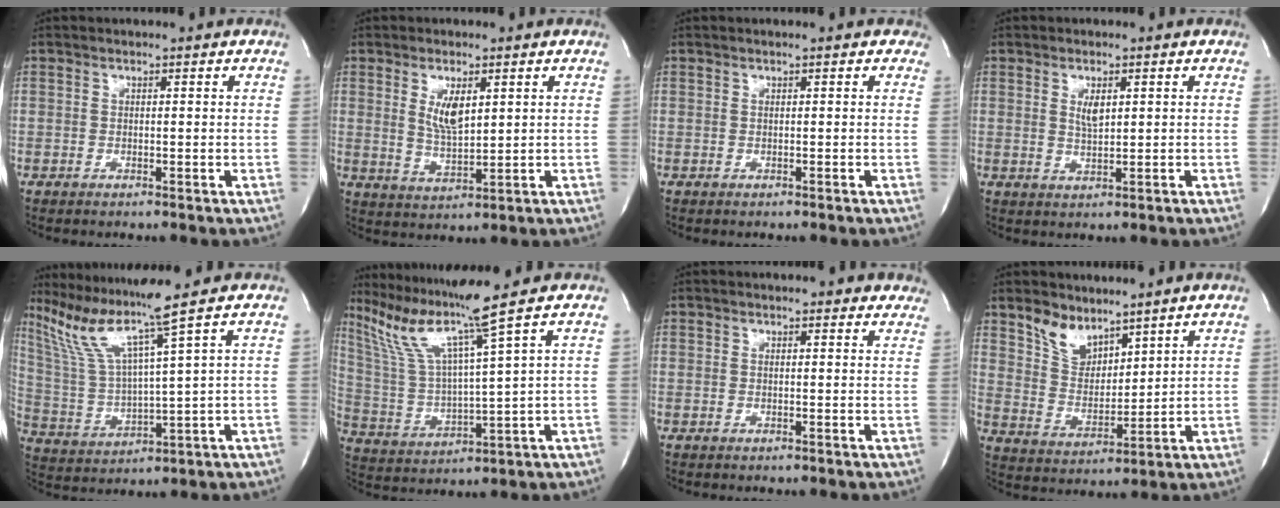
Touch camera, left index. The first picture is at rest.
{"total": 5.1, "force": [1.6, 1.6, 4.5], "torque": [-0.089, -0.005, 0.037]}
{"total": 1.1, "force": [0.7, 0.4, 0.8], "torque": [-0.009, 0.005, 0.002]}
{"total": 2.4, "force": [0.6, 0.7, 2.1], "torque": [-0.042, -0.002, 0.015]}
{"total": 10.4, "force": [7.6, -3.4, 6.2], "torque": [-0.125, -0.011, 0.156]}
{"total": 11.5, "force": [8.5, -3.7, 6.9], "torque": [-0.137, -0.016, 0.170]}
{"total": 5.0, "force": [4.5, 1.3, 1.9], "torque": [-0.014, 0.005, 0.038]}
{"total": 6.0, "force": [4.9, 2.5, 2.3], "torque": [-0.049, -0.001, 0.110]}